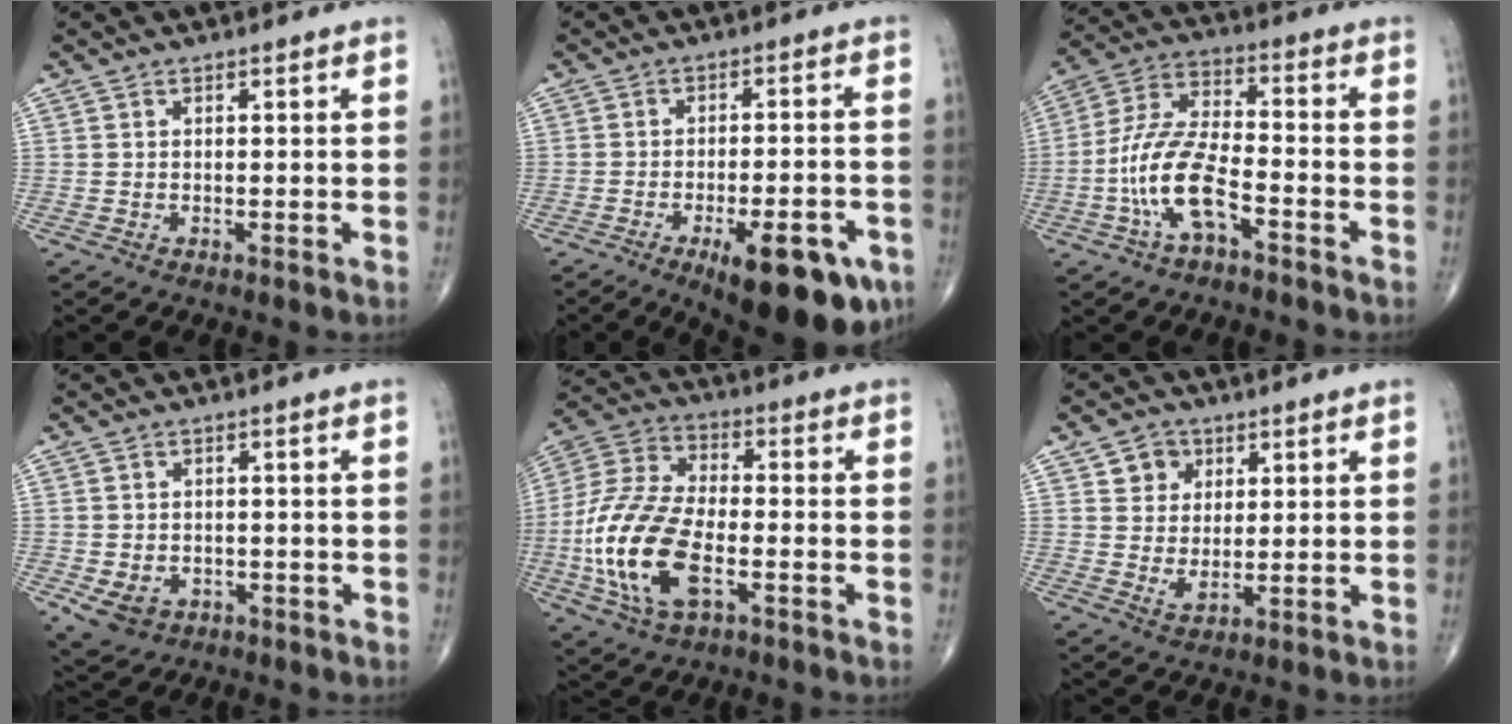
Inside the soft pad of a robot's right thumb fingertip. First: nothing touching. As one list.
[{"total": 16.6, "force": [-8.5, 5.8, 13.0], "torque": [-0.129, 0.030, -0.108]}, {"total": 12.5, "force": [-5.0, 5.2, 10.3], "torque": [-0.217, 0.042, -0.097]}, {"total": 5.4, "force": [-2.0, 4.3, 2.5], "torque": [-0.042, 0.006, -0.019]}, {"total": 18.8, "force": [-4.9, 9.5, 15.4], "torque": [-0.332, 0.016, -0.092]}, {"total": 5.7, "force": [2.4, 4.7, 2.2], "torque": [-0.013, -0.011, 0.040]}]